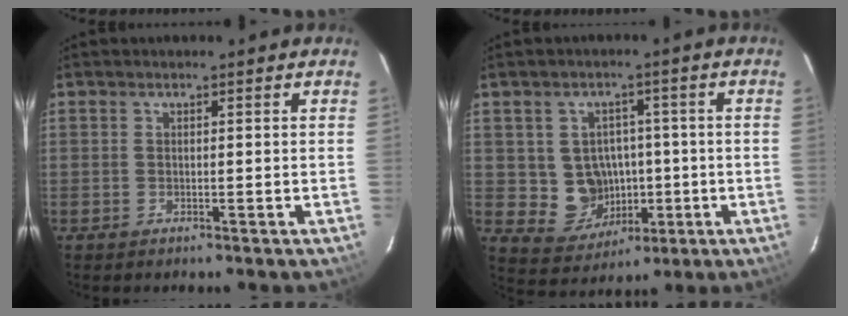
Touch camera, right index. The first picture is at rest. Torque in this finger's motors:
{"motor_torque": [0.07, 0.02, 0.08, 0.01]}